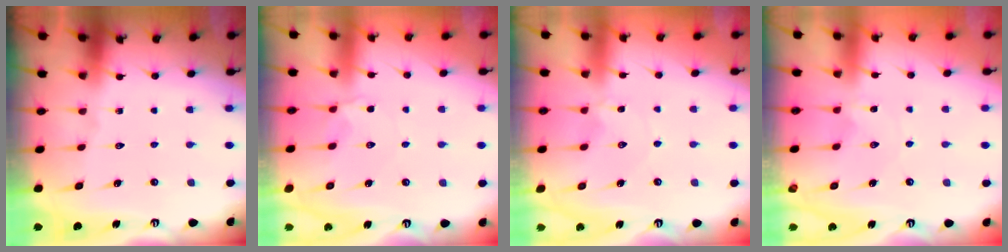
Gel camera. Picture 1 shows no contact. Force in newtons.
{"total": 1.9, "press": 1.8, "slide": 0.7}
{"total": 1.0, "press": 1.0, "slide": 0.1}
{"total": 0.7, "press": 0.7, "slide": 0.1}